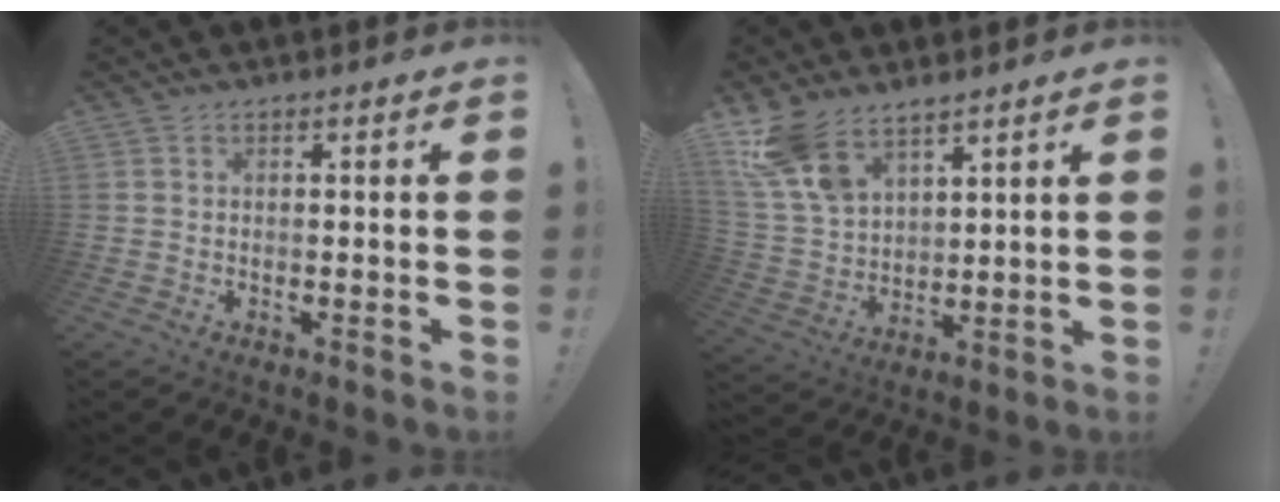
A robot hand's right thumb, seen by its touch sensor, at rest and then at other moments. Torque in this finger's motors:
{"motor_torque": [1.17, 1.27, 0.77, 0.78, 0.22]}